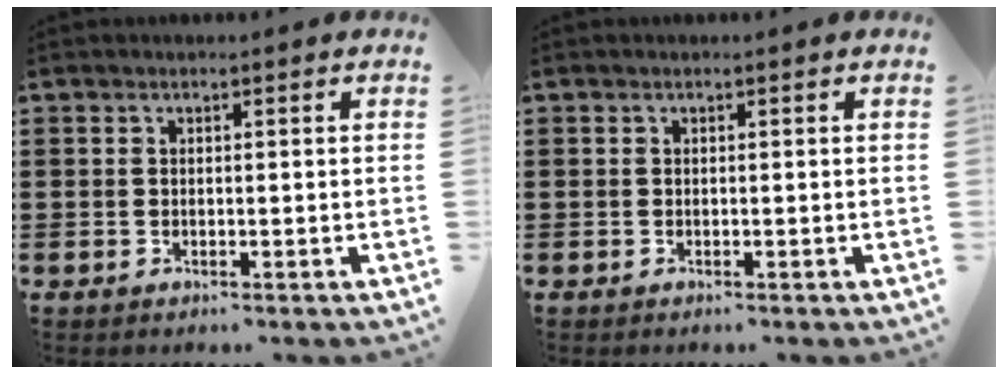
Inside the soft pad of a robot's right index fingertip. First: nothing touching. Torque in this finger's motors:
{"motor_torque": [0.40, 0.06, 0.01, 0.02]}